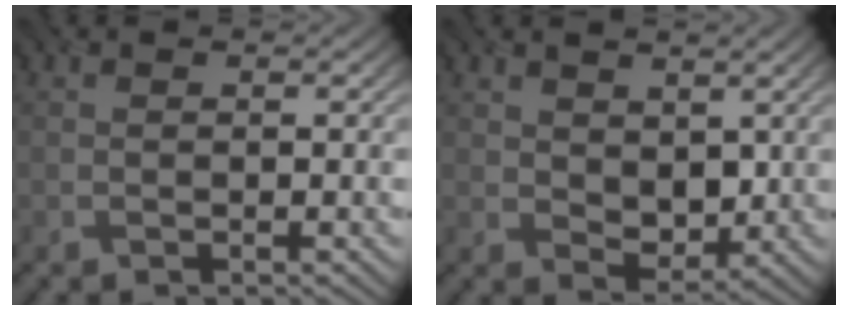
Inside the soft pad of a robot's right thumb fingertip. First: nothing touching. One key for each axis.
{"total": 4.1, "fx": 1.7, "fy": 2.7, "fz": 2.5, "tx": -0.057, "ty": -0.011, "tz": 0.032}